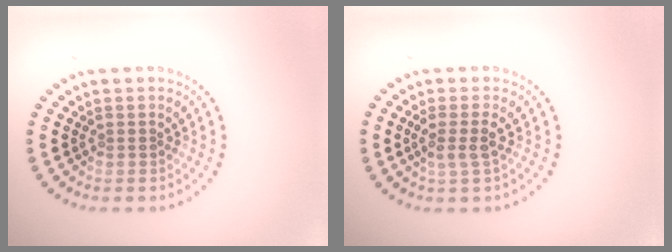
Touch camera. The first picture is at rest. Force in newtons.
{"total": 1.9, "press": 1.6, "slide": 1.0}